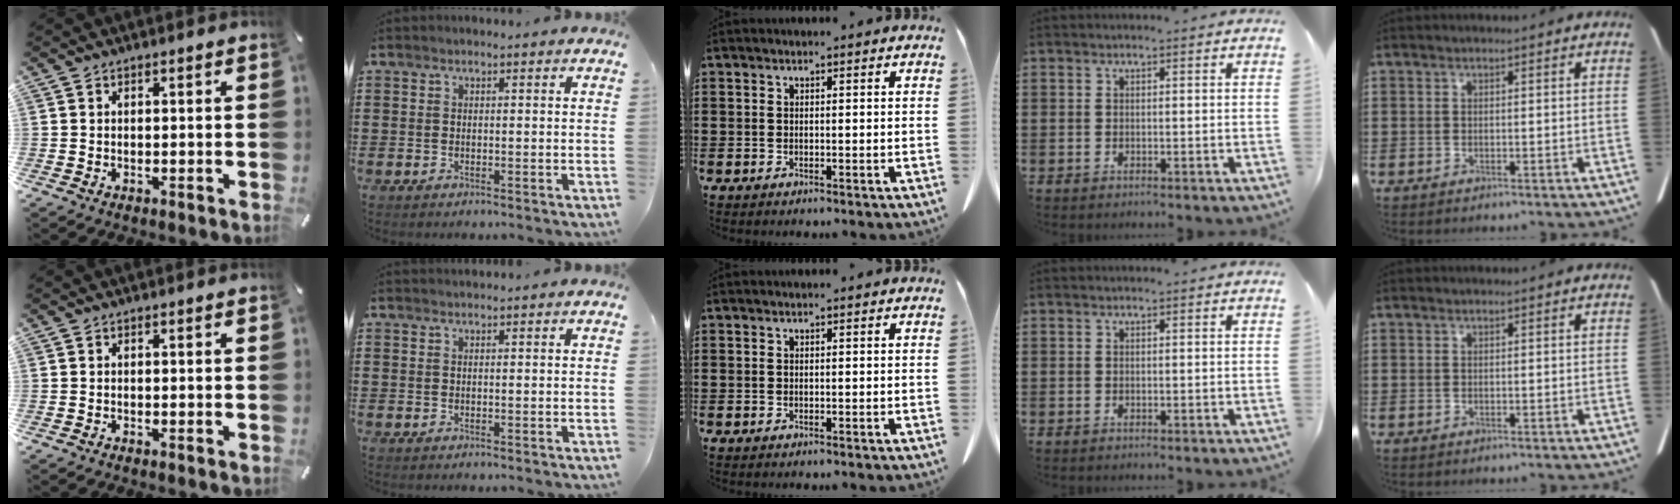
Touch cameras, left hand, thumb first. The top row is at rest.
{"index": {"total": 0.5, "force": [0.5, 0.0, 0.1], "torque": [-0.004, 0.000, 0.011]}}